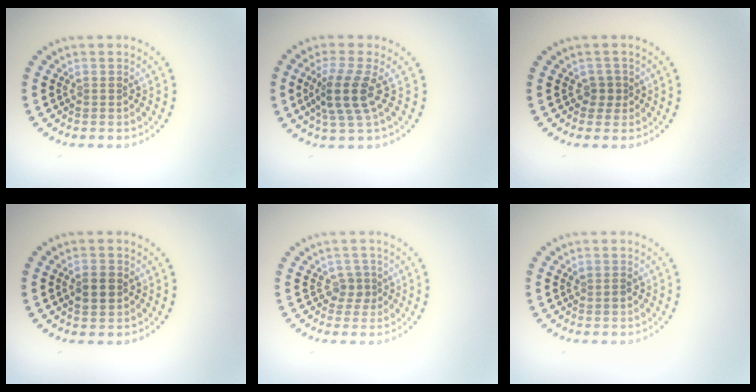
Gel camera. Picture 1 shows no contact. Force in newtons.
{"total": 3.6, "press": 2.7, "slide": 2.4}
{"total": 1.2, "press": 1.0, "slide": 0.5}
{"total": 2.4, "press": 2.4, "slide": 0.1}
{"total": 1.7, "press": 1.2, "slide": 1.2}
{"total": 0.6, "press": 0.6, "slide": 0.1}